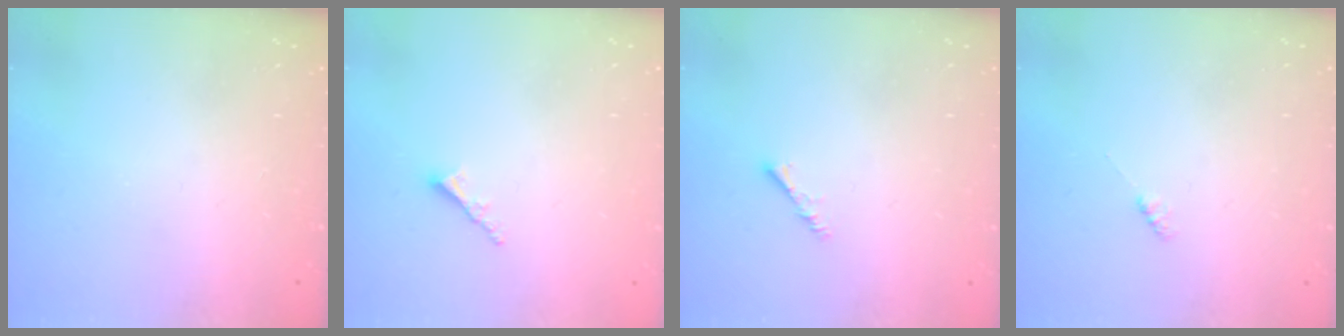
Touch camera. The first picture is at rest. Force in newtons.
{"total": 2.3, "press": 2.2, "slide": 0.6}
{"total": 1.9, "press": 1.9, "slide": 0.4}
{"total": 1.9, "press": 1.9, "slide": 0.3}